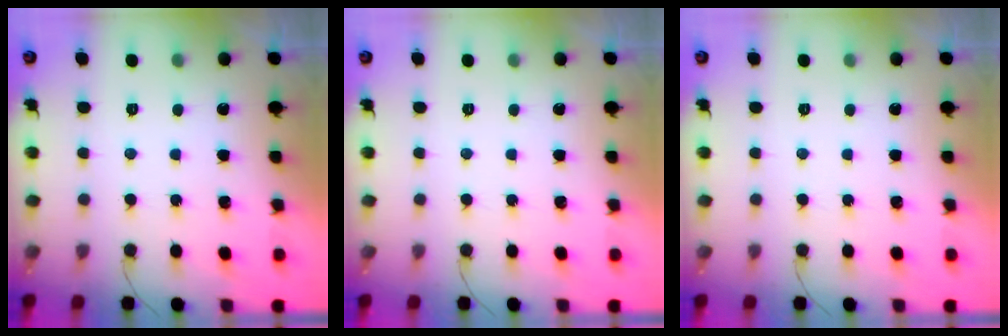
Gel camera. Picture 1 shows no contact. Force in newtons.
{"total": 0.0}
{"total": 0.0}